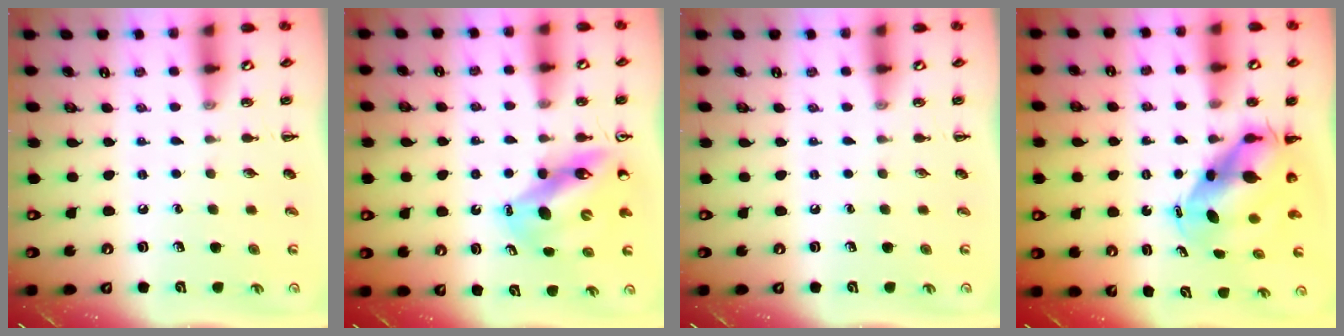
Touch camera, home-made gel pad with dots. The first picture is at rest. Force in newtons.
{"total": 11.4, "press": 10.9, "slide": 3.2}
{"total": 0.0}
{"total": 7.8, "press": 7.5, "slide": 1.9}